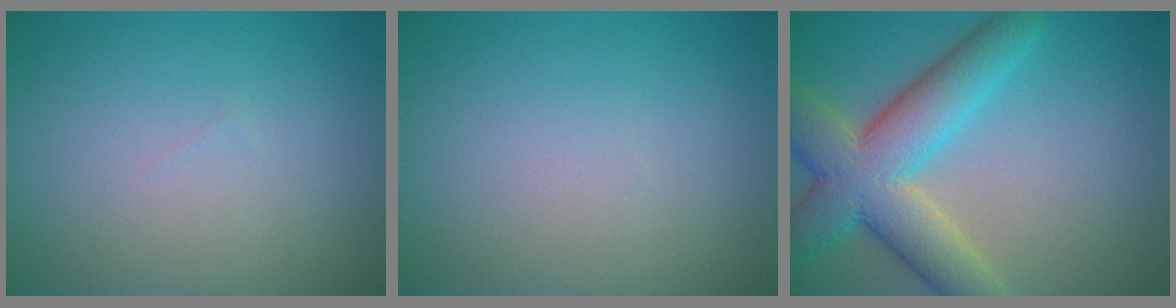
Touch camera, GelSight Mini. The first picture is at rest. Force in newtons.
{"total": 0.0}
{"total": 8.7, "press": 8.7, "slide": 0.5}